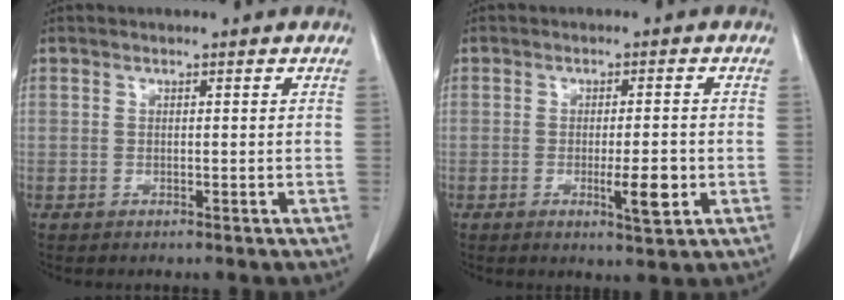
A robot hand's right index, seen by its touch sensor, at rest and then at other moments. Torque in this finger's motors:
{"motor_torque": [0.28, -0.21, 0.07, 0.06]}